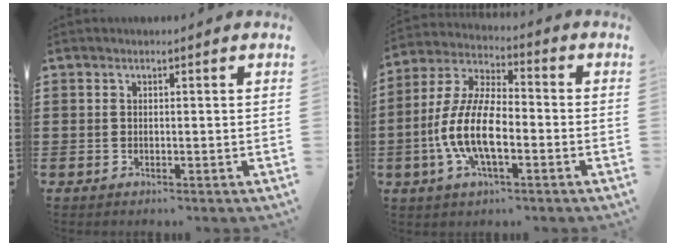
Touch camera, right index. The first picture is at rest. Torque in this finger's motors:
{"motor_torque": [2.14, 0.00, 1.06, 0.21]}